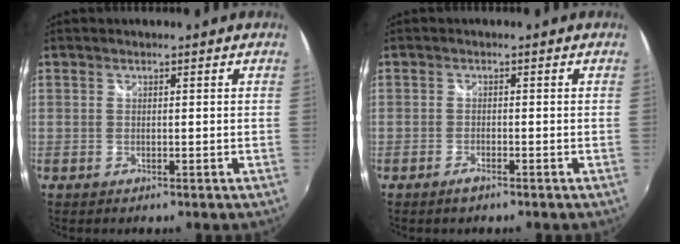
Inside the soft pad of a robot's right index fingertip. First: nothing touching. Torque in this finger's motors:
{"motor_torque": [0.12, -0.13, 0.10, 0.01]}